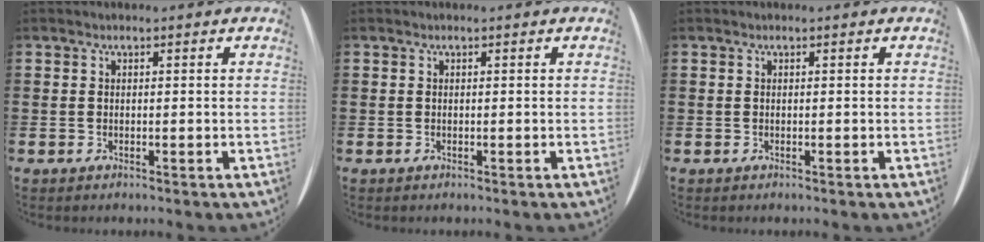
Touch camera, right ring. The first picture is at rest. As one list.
[{"total": 0.0}, {"total": 0.0}]